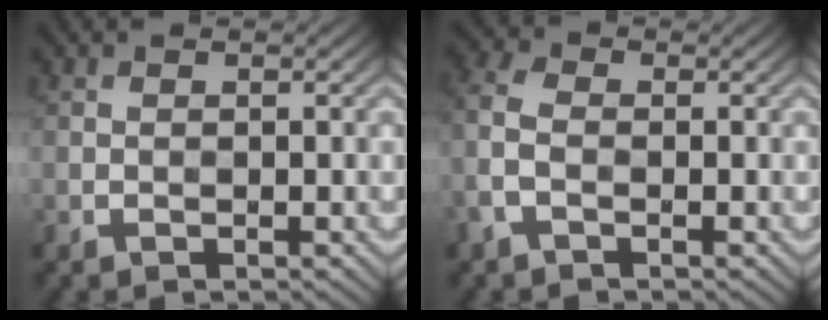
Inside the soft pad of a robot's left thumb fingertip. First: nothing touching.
{"total": 4.1, "force": [-1.4, 2.4, 3.0], "torque": [-0.093, 0.003, -0.044]}